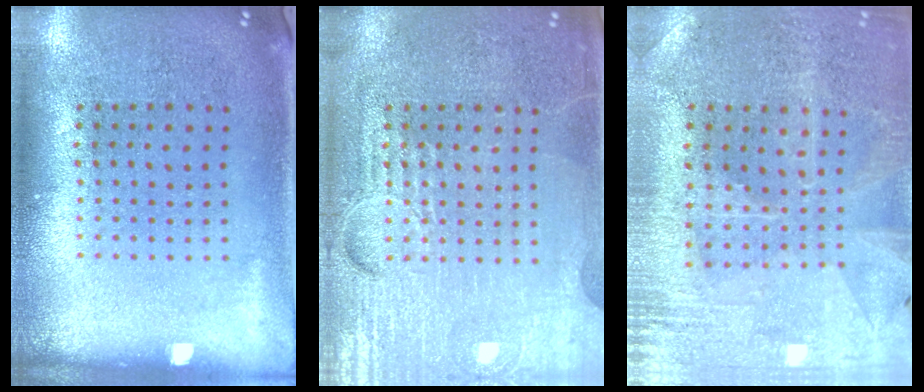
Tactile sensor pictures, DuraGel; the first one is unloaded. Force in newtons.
{"total": 6.2, "press": 6.1, "slide": 0.8}
{"total": 0.9, "press": 0.8, "slide": 0.3}